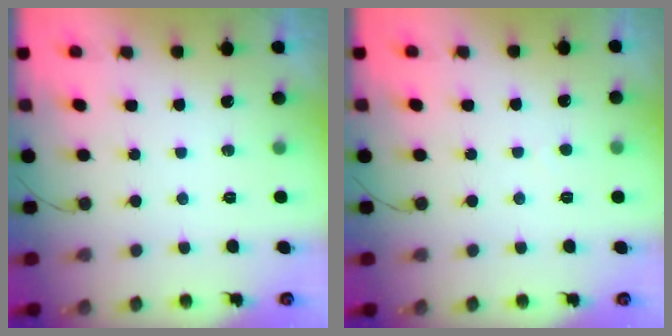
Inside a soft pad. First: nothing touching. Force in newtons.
{"total": 2.0, "press": 2.0, "slide": 0.1}